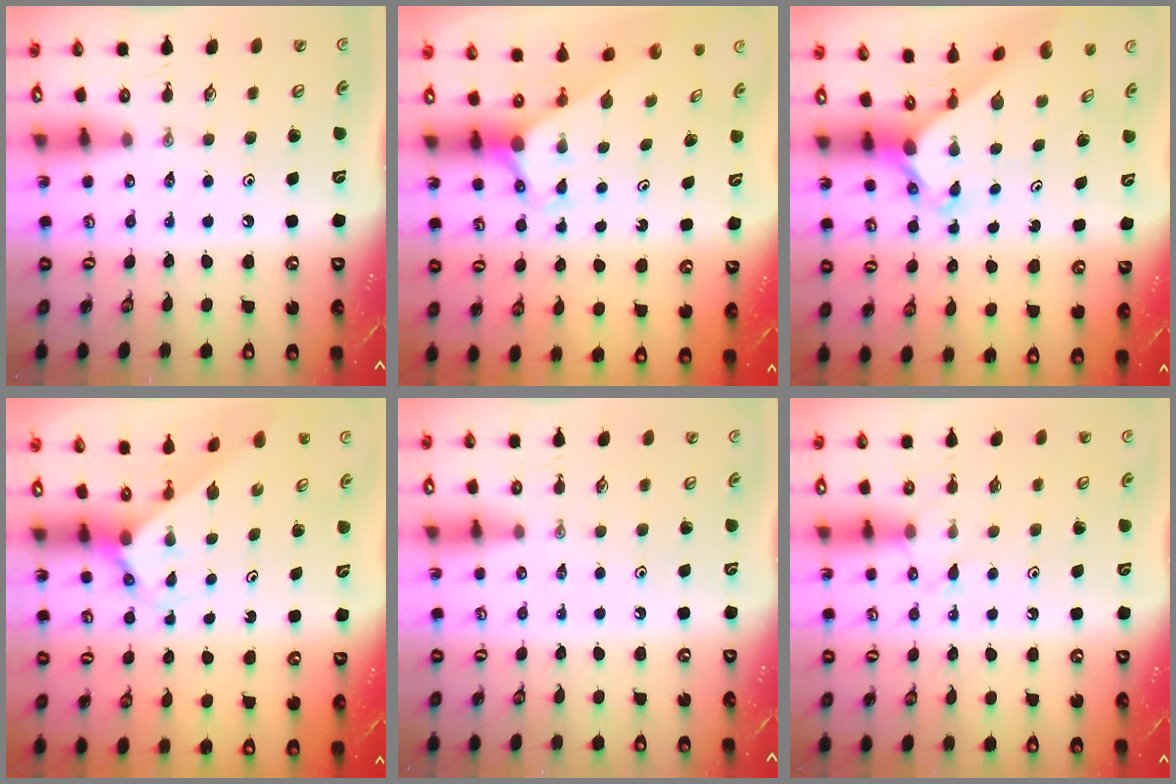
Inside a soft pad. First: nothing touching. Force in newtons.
{"total": 2.9, "press": 2.9, "slide": 0.0}
{"total": 2.2, "press": 2.2, "slide": 0.1}
{"total": 2.3, "press": 2.3, "slide": 0.2}
{"total": 0.0}
{"total": 5.5, "press": 5.5, "slide": 0.5}